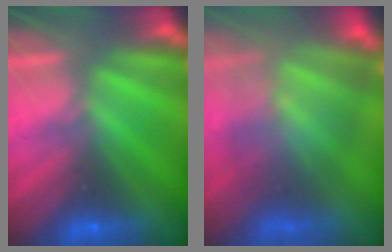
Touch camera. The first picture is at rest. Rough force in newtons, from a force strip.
{"total": 6.5}